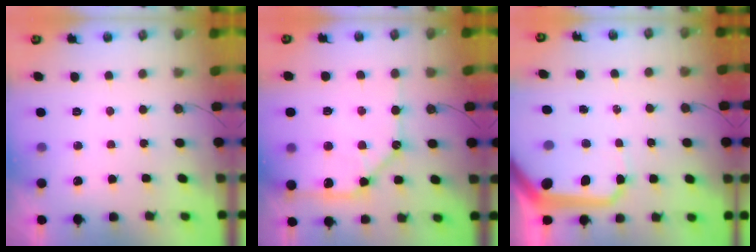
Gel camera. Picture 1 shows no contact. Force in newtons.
{"total": 16.3, "press": 16.1, "slide": 2.1}
{"total": 17.9, "press": 17.8, "slide": 2.6}